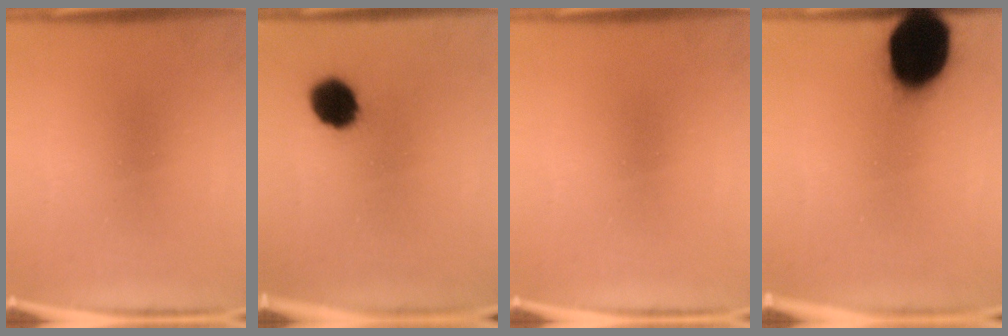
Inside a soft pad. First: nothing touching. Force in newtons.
{"total": 8.6}
{"total": 0.0}
{"total": 20.1}